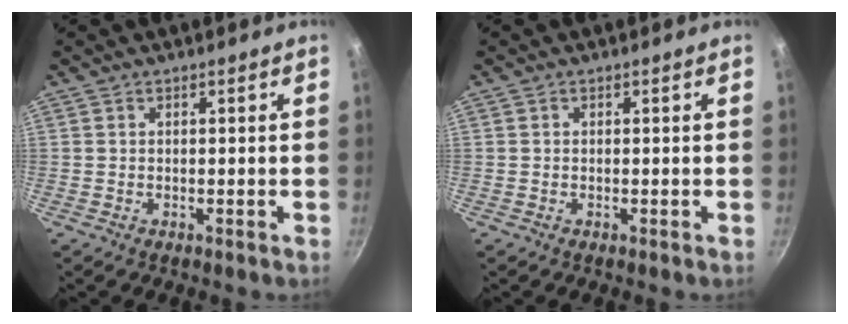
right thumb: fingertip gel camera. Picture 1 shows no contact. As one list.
[{"total": 0.0}]